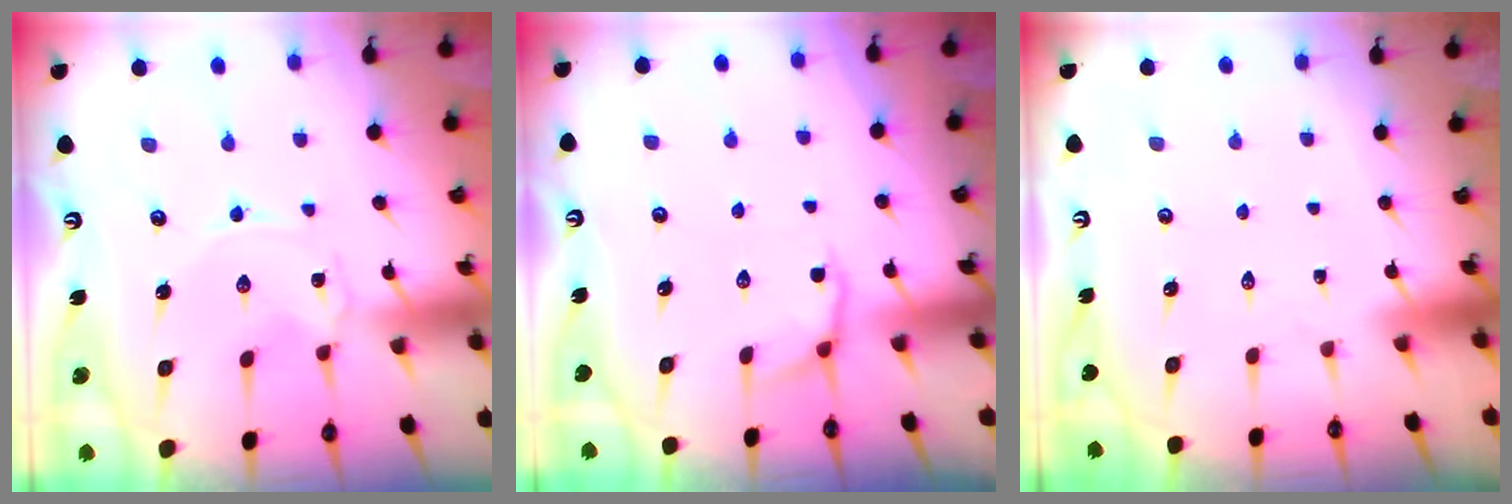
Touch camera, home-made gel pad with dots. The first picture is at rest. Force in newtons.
{"total": 2.8, "press": 2.0, "slide": 2.0}
{"total": 1.5, "press": 1.5, "slide": 0.1}